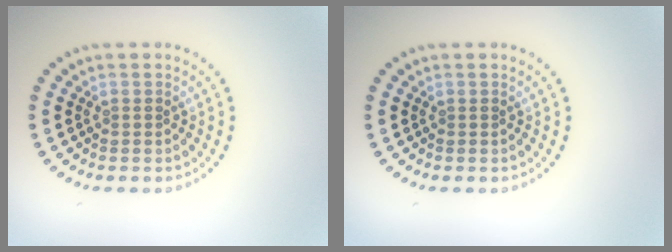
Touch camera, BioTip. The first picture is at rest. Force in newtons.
{"total": 0.0}